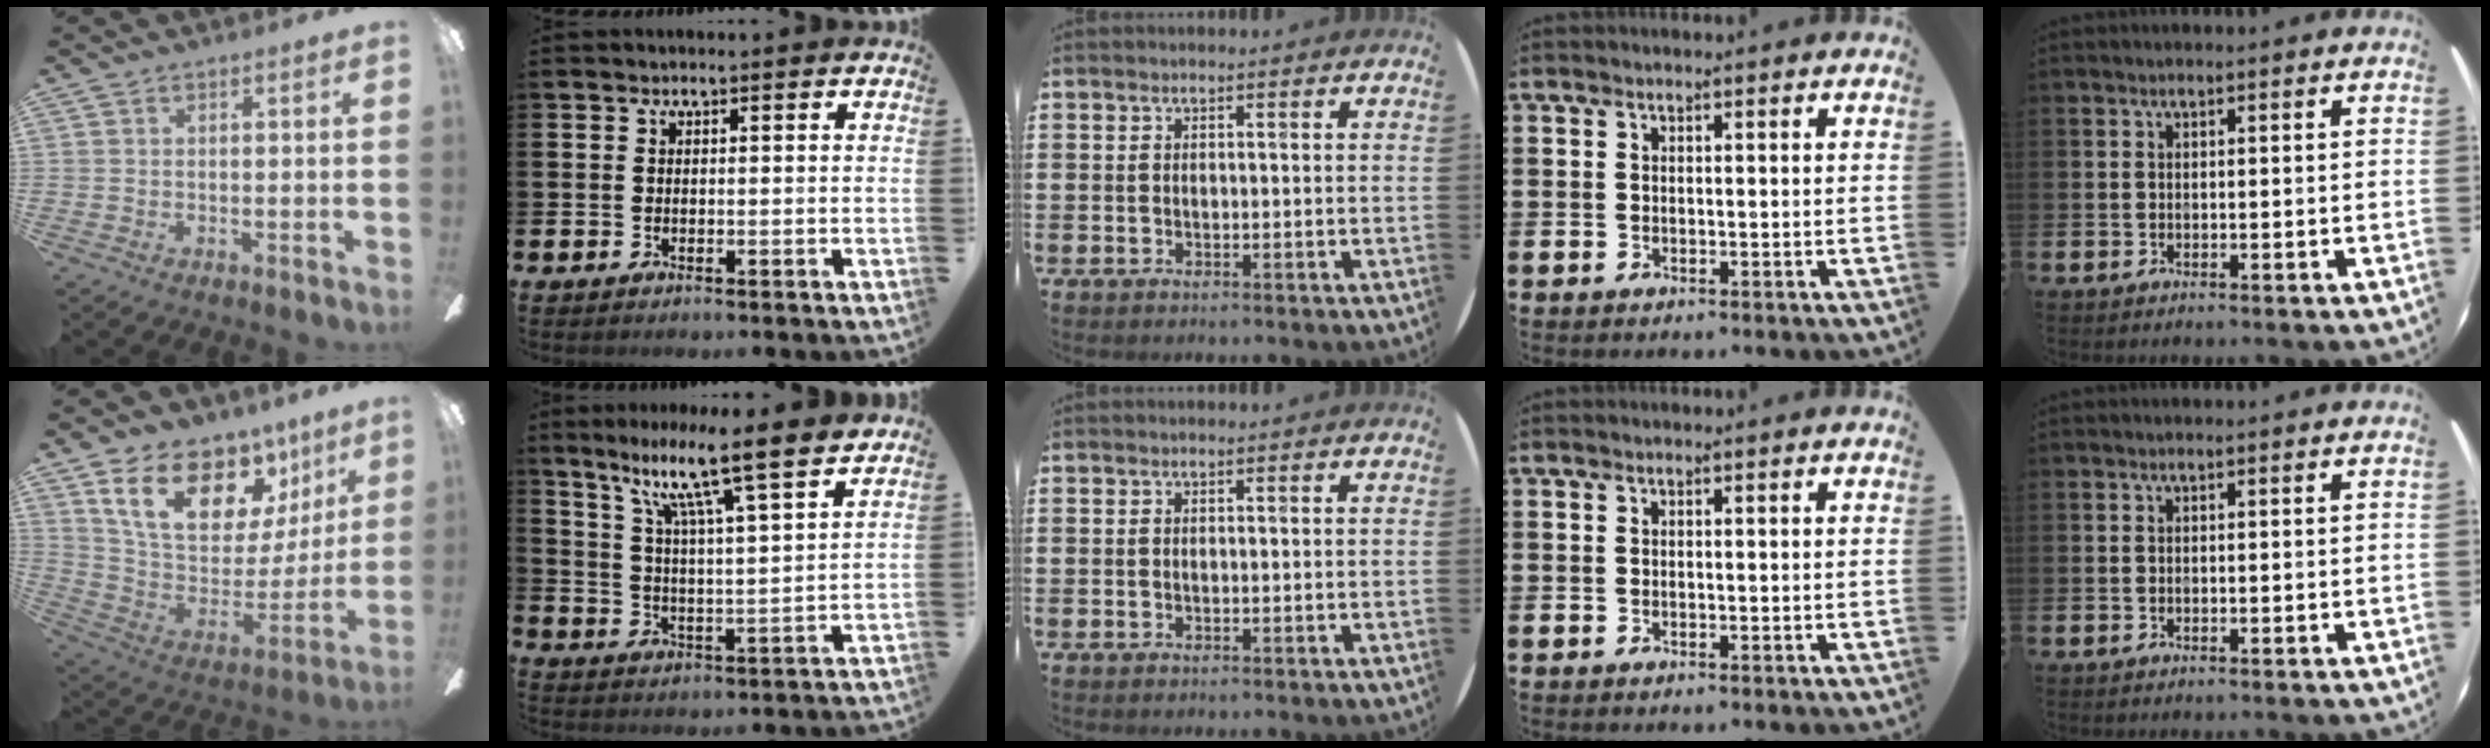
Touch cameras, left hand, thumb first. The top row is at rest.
{"thumb": {"total": 20.4, "force": [12.2, 11.9, 11.3], "torque": [-0.193, -0.066, 0.221]}, "index": {"total": 10.3, "force": [8.6, 0.2, 5.7], "torque": [-0.122, -0.068, 0.134]}}